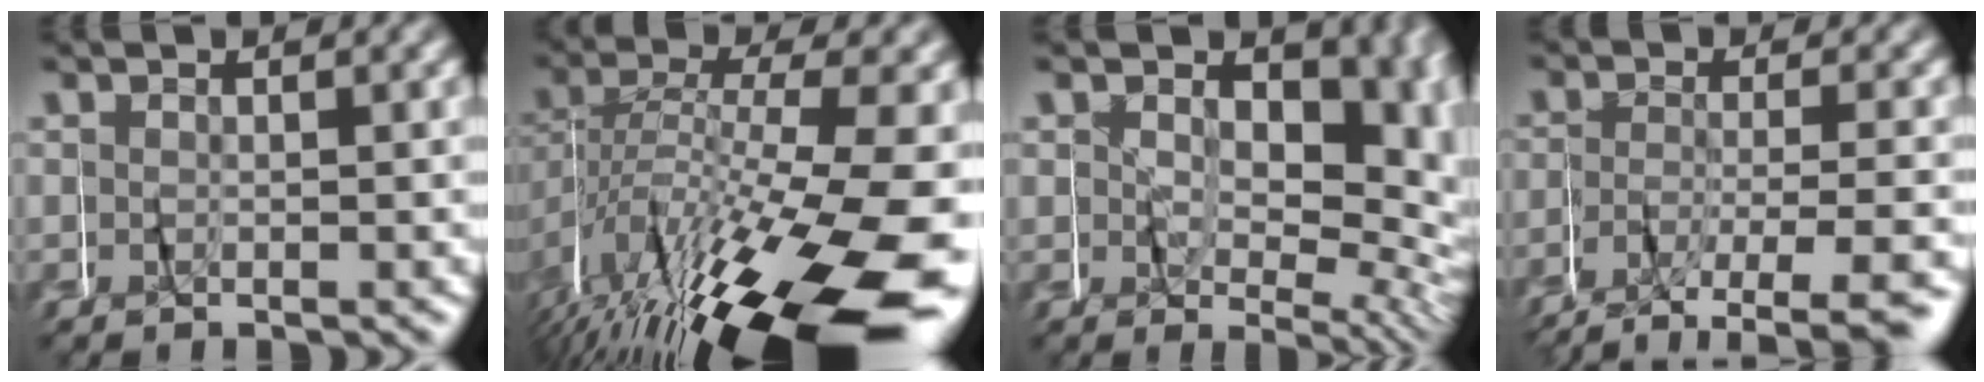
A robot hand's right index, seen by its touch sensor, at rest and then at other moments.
{"total": 14.9, "force": [-5.4, 6.7, 12.1], "torque": [-0.181, -0.019, -0.065]}
{"total": 10.9, "force": [2.6, 7.0, 7.9], "torque": [-0.073, 0.013, 0.034]}
{"total": 5.3, "force": [-4.4, 1.8, 2.4], "torque": [-0.053, -0.017, -0.066]}